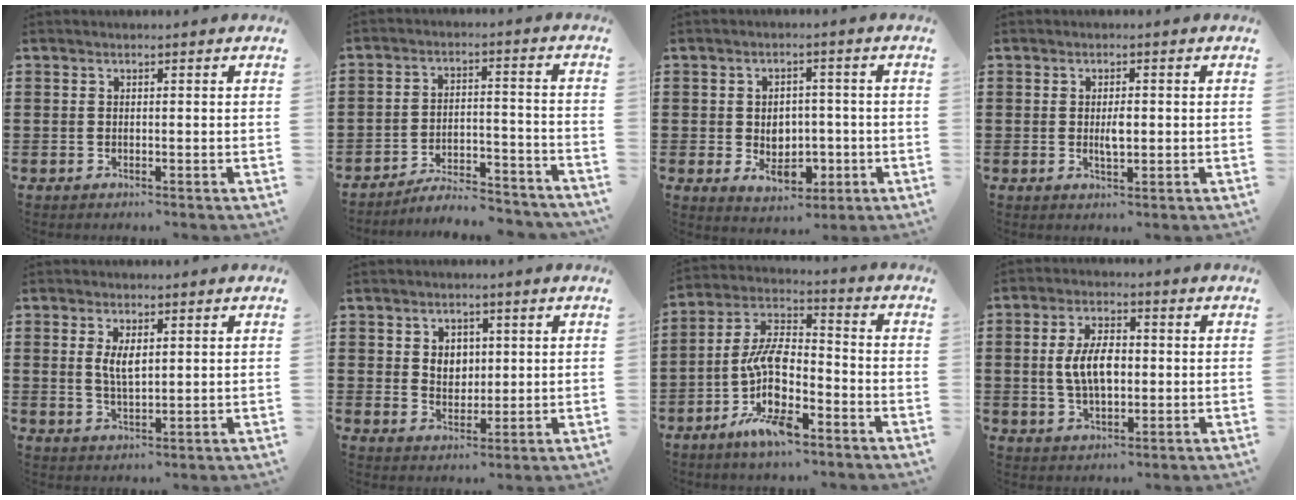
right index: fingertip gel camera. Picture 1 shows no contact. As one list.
[{"total": 5.8, "force": [-5.6, 0.6, 1.6], "torque": [-0.025, 0.009, -0.107]}, {"total": 5.2, "force": [-0.9, 4.2, 3.0], "torque": [-0.038, 0.003, -0.021]}, {"total": 2.5, "force": [0.0, 0.9, 2.4], "torque": [-0.044, -0.001, -0.001]}, {"total": 3.6, "force": [1.0, 1.5, 3.2], "torque": [-0.057, 0.002, 0.015]}, {"total": 3.4, "force": [1.0, 2.9, 1.5], "torque": [-0.031, 0.009, 0.014]}, {"total": 10.8, "force": [-5.0, 4.4, 8.5], "torque": [-0.191, -0.009, -0.099]}, {"total": 6.9, "force": [0.3, 3.6, 5.9], "torque": [-0.118, 0.005, -0.002]}]